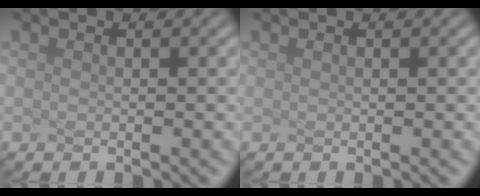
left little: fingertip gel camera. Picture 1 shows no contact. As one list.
[{"total": 0.5, "force": [0.3, 0.3, 0.4], "torque": [0.000, 0.010, -0.001]}]